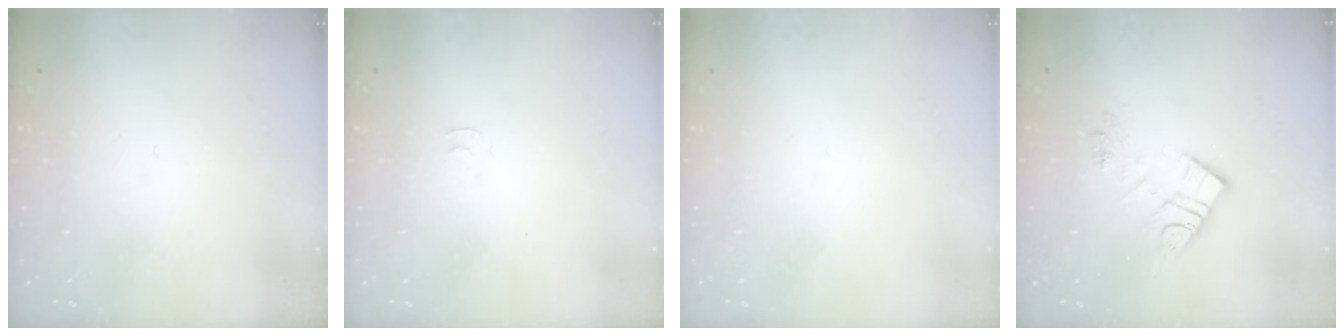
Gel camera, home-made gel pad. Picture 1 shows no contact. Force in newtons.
{"total": 3.1, "press": 3.0, "slide": 0.5}
{"total": 1.5, "press": 1.5, "slide": 0.1}
{"total": 11.6, "press": 11.6, "slide": 0.9}